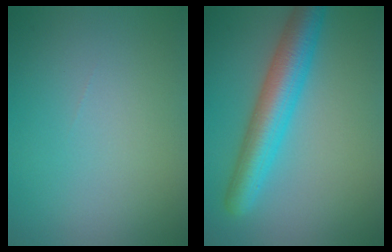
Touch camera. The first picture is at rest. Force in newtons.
{"total": 6.0, "press": 6.0, "slide": 0.1}